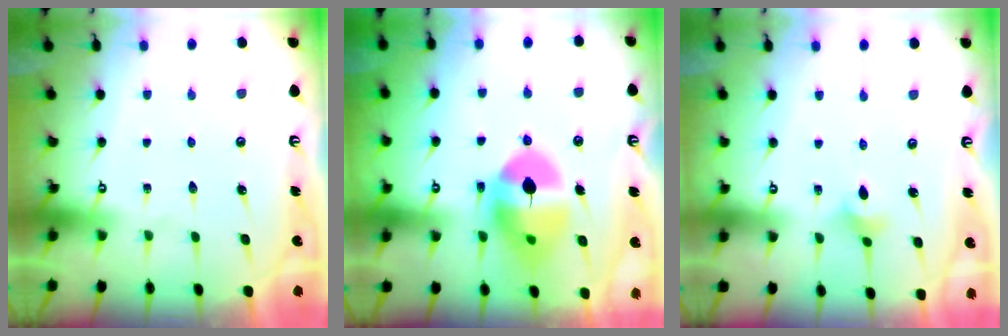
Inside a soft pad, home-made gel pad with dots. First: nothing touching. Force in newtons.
{"total": 13.0, "press": 12.9, "slide": 1.7}
{"total": 2.8, "press": 2.8, "slide": 0.6}